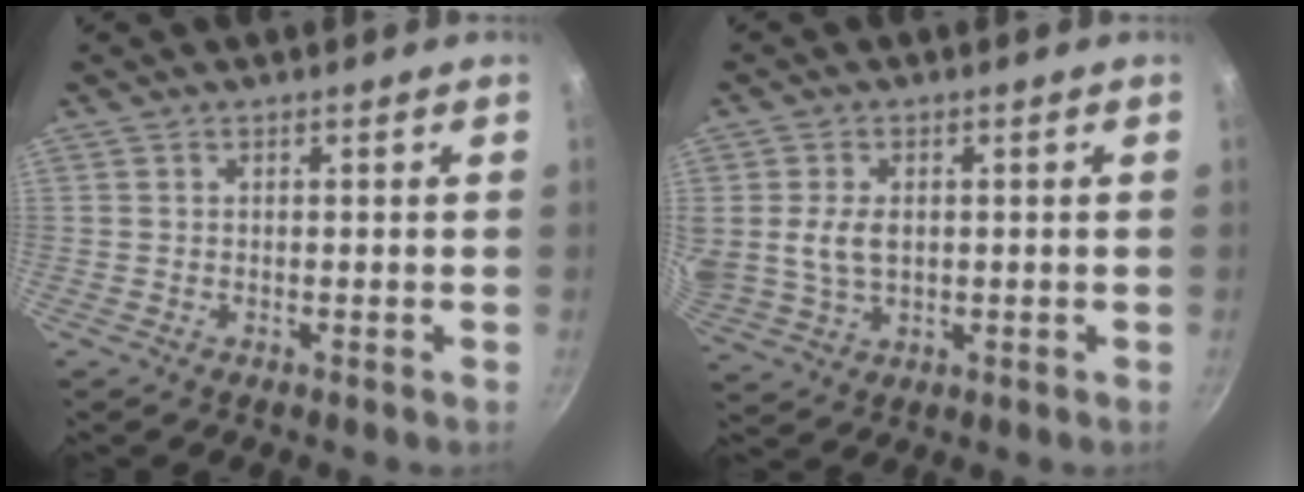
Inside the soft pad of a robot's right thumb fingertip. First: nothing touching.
{"total": 6.3, "force": [0.8, 4.2, 4.6], "torque": [-0.081, -0.006, 0.023]}